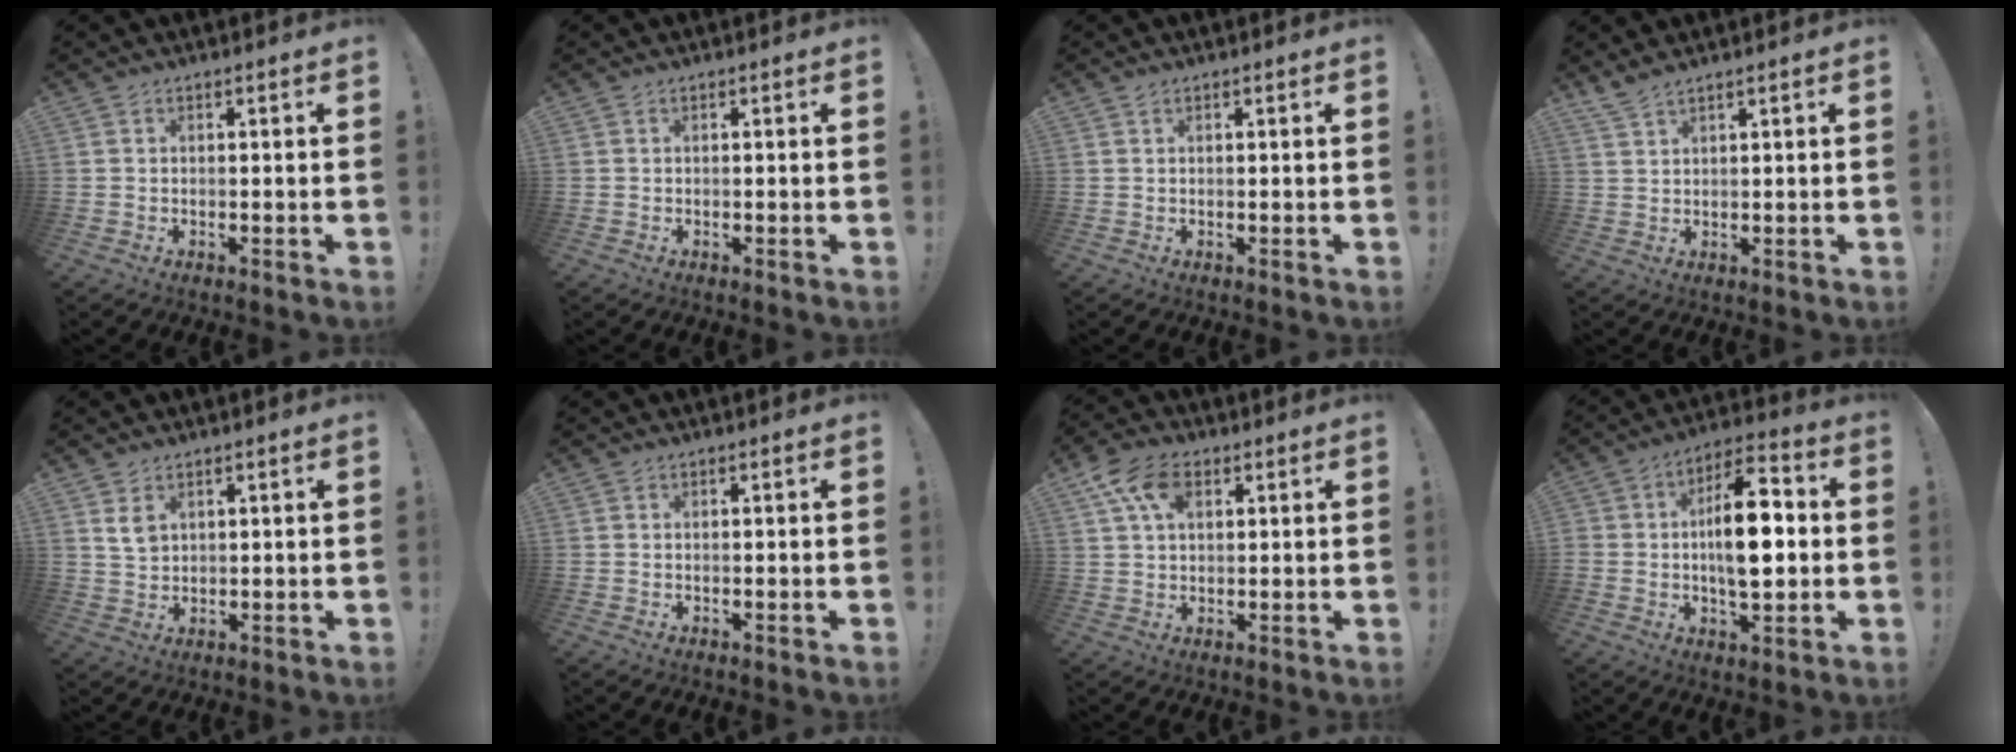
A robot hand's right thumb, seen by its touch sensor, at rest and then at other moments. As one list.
[{"total": 0.0}, {"total": 0.6, "force": [0.4, 0.3, 0.2], "torque": [0.001, -0.002, 0.007]}, {"total": 3.0, "force": [2.6, 0.2, 1.4], "torque": [-0.033, -0.014, 0.049]}, {"total": 4.3, "force": [2.3, 2.9, 2.2], "torque": [-0.027, -0.010, 0.041]}, {"total": 0.0}, {"total": 10.6, "force": [4.3, 6.7, 6.9], "torque": [-0.123, -0.002, 0.082]}, {"total": 16.1, "force": [-0.7, 8.8, 13.4], "torque": [-0.208, 0.016, -0.016]}]